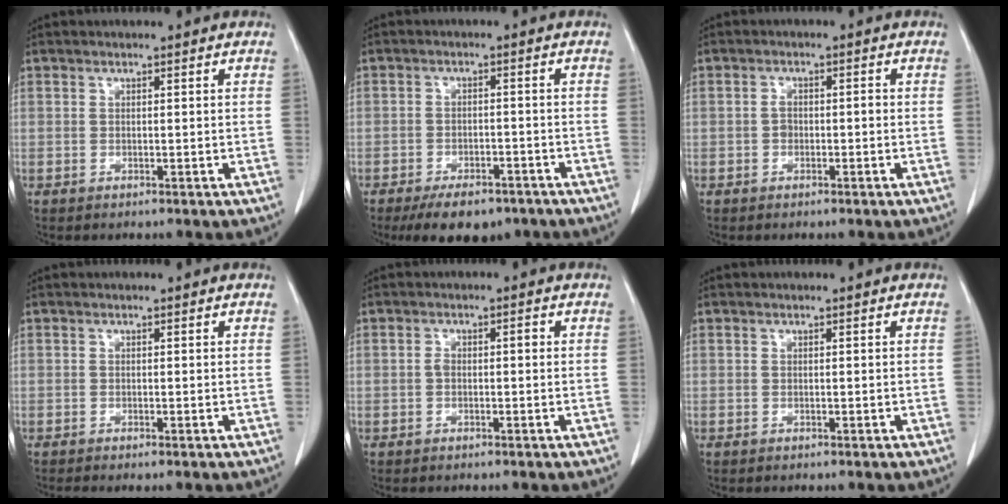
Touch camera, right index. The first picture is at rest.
{"total": 7.7, "force": [-5.7, 3.5, 3.7], "torque": [-0.053, 0.001, -0.085]}
{"total": 1.9, "force": [-0.4, 1.2, 1.4], "torque": [-0.023, 0.009, -0.006]}
{"total": 0.6, "force": [-0.4, -0.1, 0.5], "torque": [-0.013, -0.003, -0.008]}
{"total": 1.9, "force": [-0.1, 0.9, 1.7], "torque": [-0.030, 0.011, -0.001]}
{"total": 0.0}